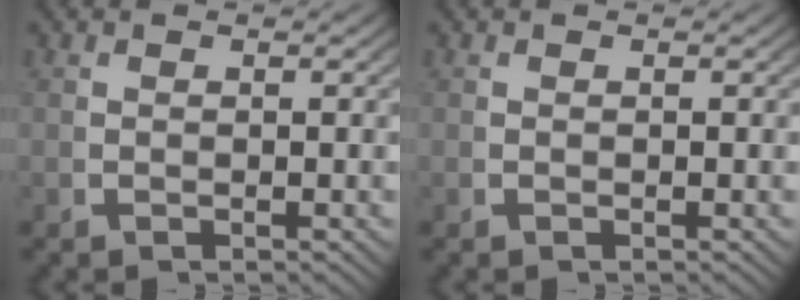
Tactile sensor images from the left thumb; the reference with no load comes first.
{"total": 0.0}